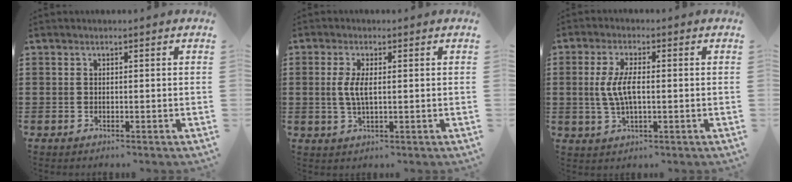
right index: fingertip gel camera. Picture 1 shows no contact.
{"total": 3.6, "force": [0.4, 1.1, 3.4], "torque": [-0.081, -0.002, 0.001]}
{"total": 5.4, "force": [0.1, 1.9, 5.1], "torque": [-0.124, -0.007, -0.009]}